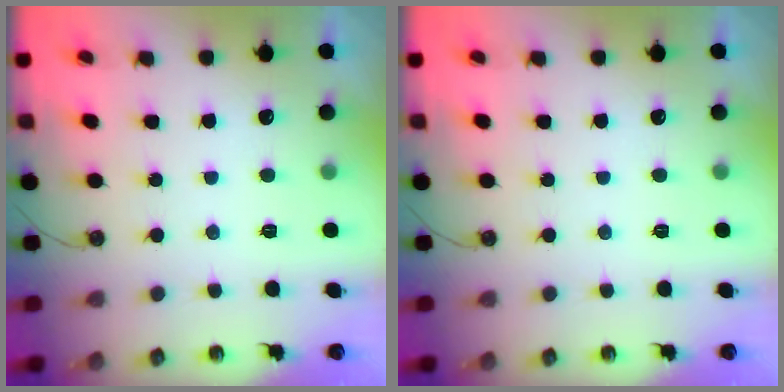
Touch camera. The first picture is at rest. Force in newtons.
{"total": 0.0}